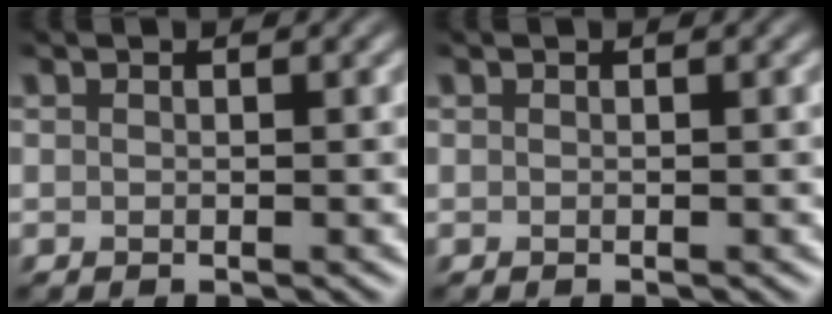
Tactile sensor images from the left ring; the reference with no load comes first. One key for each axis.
{"total": 0.0}